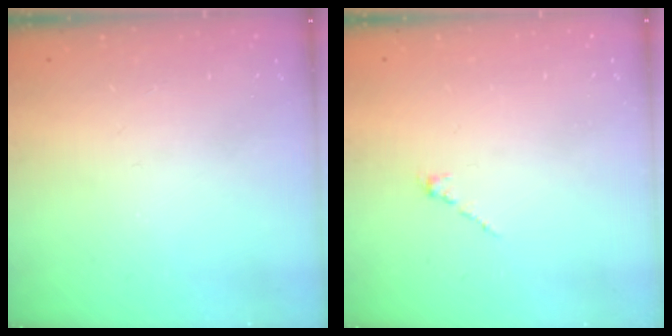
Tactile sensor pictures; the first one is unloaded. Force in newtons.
{"total": 0.0}